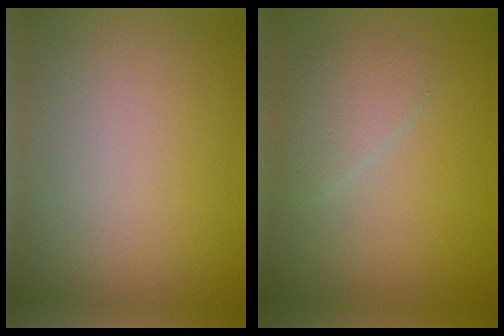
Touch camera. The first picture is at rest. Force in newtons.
{"total": 2.2, "press": 2.2, "slide": 0.1}